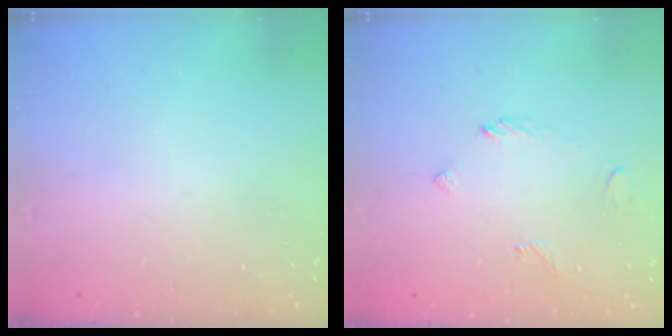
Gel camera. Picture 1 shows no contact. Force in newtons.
{"total": 2.8, "press": 2.7, "slide": 0.6}